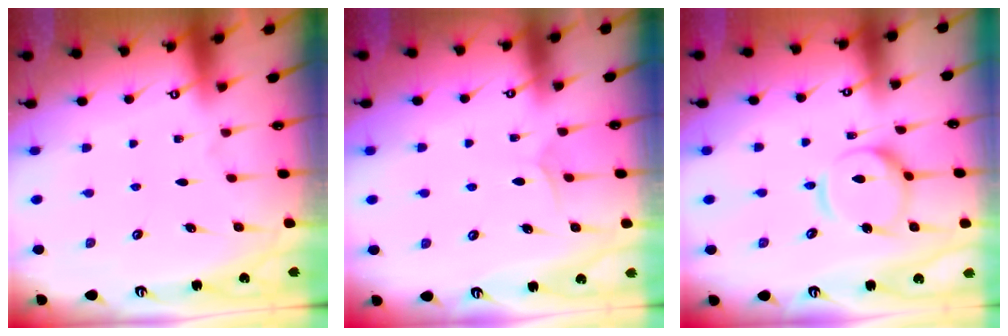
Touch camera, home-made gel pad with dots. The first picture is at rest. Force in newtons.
{"total": 5.0, "press": 4.9, "slide": 0.4}
{"total": 10.3, "press": 10.3, "slide": 0.9}